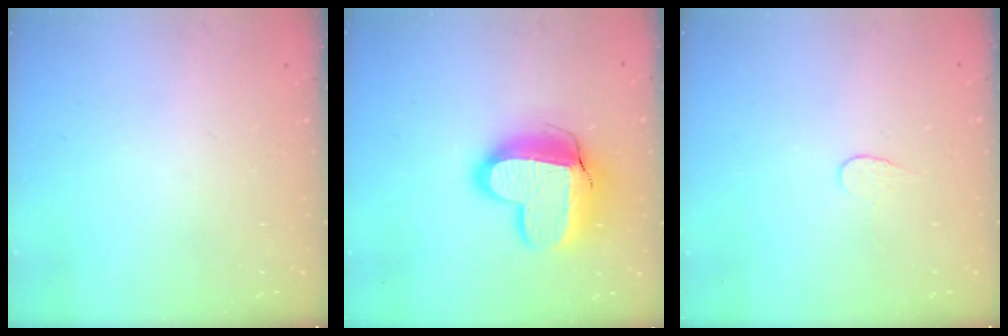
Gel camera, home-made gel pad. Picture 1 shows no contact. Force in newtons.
{"total": 17.3, "press": 17.2, "slide": 1.3}
{"total": 3.9, "press": 3.9, "slide": 0.4}